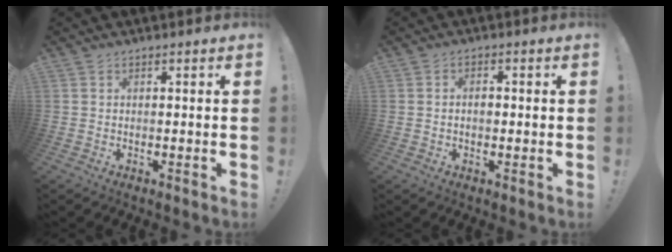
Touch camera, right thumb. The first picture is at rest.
{"total": 2.0, "force": [-0.3, 1.4, 1.4], "torque": [-0.020, 0.006, -0.008]}